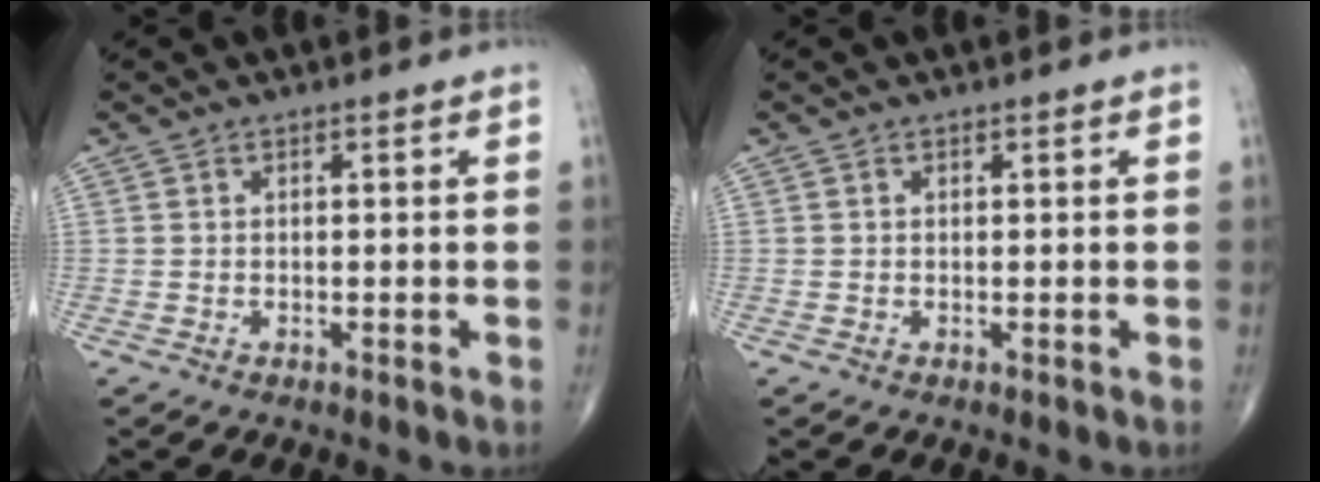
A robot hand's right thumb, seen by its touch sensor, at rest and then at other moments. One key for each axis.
{"total": 0.0}